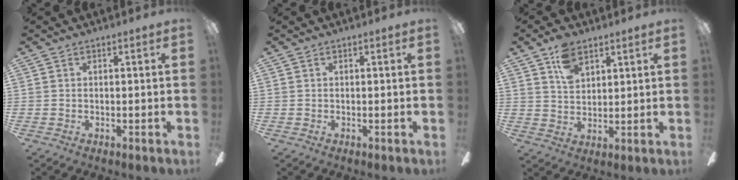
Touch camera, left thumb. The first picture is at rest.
{"total": 0.0}
{"total": 7.3, "force": [4.6, 4.2, 3.8], "torque": [-0.072, -0.007, 0.085]}